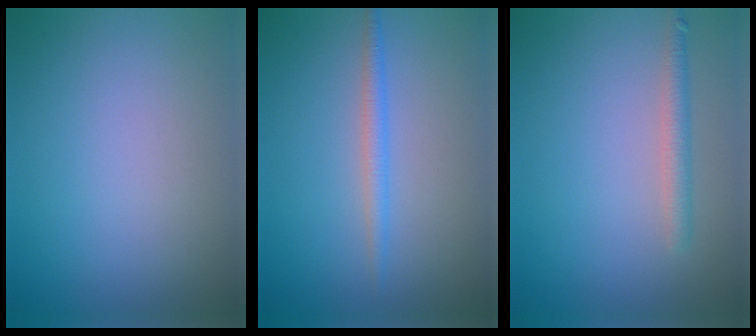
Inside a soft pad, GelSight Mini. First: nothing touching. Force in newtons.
{"total": 1.7, "press": 1.7, "slide": 0.0}
{"total": 1.8, "press": 1.8, "slide": 0.1}